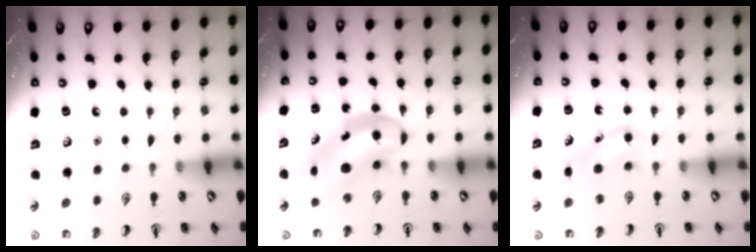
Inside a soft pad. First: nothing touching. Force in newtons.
{"total": 7.6, "press": 7.5, "slide": 1.2}
{"total": 3.8, "press": 3.6, "slide": 1.3}